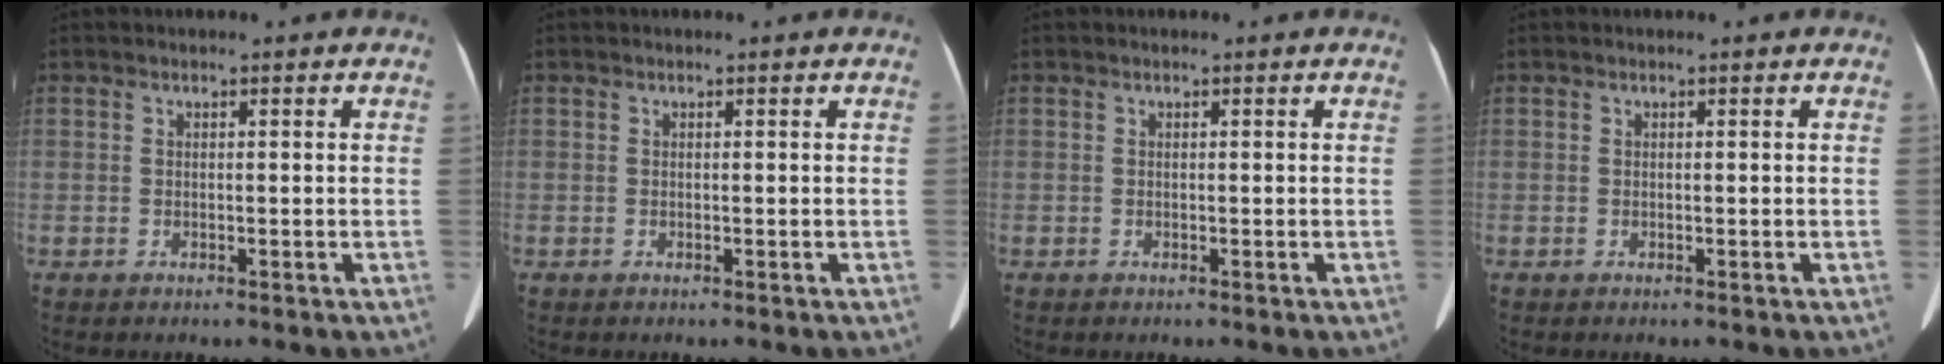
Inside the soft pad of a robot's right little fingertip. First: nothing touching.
{"total": 0.0}
{"total": 0.0}
{"total": 0.0}